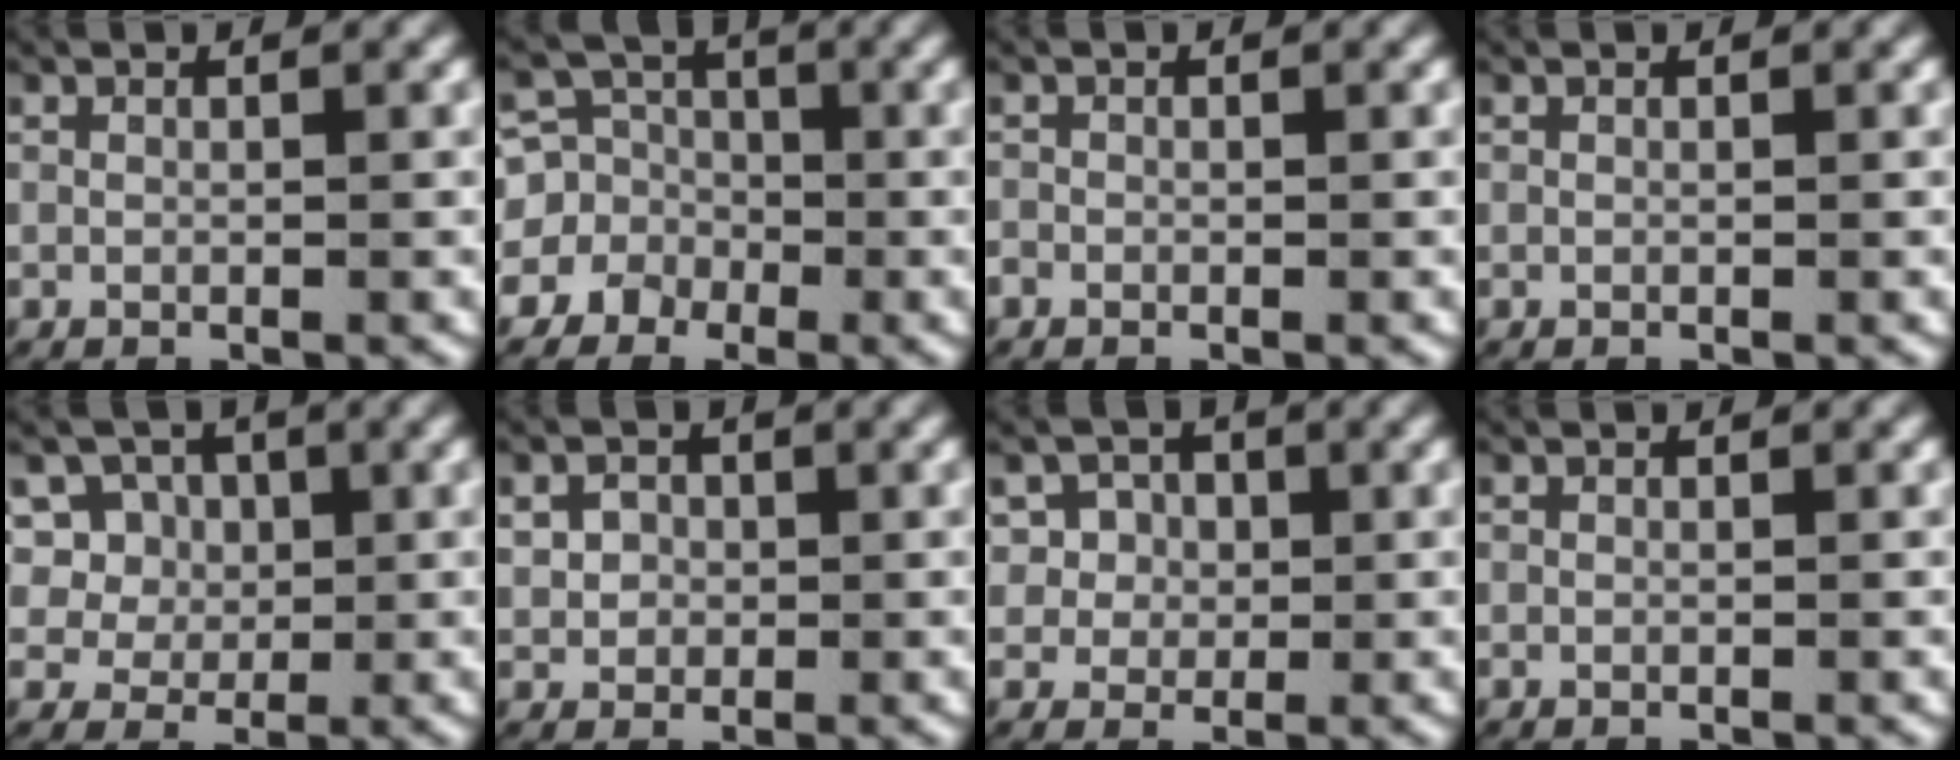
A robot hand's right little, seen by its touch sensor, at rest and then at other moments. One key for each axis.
{"total": 10.8, "fx": -2.2, "fy": 10.2, "fz": 2.8, "tx": -0.083, "ty": -0.034, "tz": -0.046}
{"total": 1.0, "fx": -0.5, "fy": 0.8, "fz": 0.2, "tx": -0.008, "ty": -0.004, "tz": -0.008}
{"total": 0.0}
{"total": 7.7, "fx": 0.7, "fy": 7.2, "fz": 2.6, "tx": -0.087, "ty": -0.023, "tz": 0.012}
{"total": 3.4, "fx": 0.3, "fy": 3.0, "fz": 1.4, "tx": -0.037, "ty": -0.009, "tz": 0.012}
{"total": 4.4, "fx": 0.2, "fy": 4.1, "fz": 1.3, "tx": -0.038, "ty": -0.010, "tz": 0.003}
{"total": 0.0}